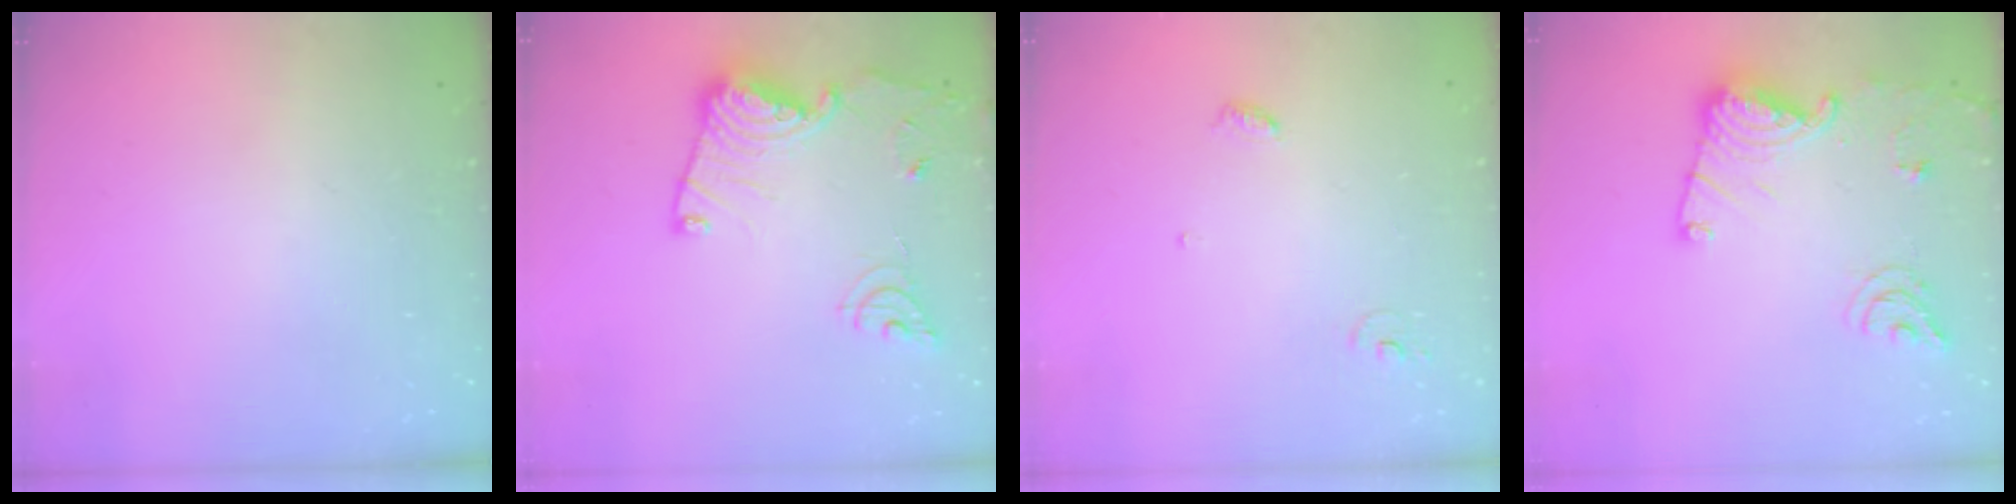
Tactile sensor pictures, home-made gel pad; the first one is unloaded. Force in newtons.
{"total": 15.7, "press": 15.6, "slide": 1.7}
{"total": 4.0, "press": 4.0, "slide": 0.3}
{"total": 15.1, "press": 15.0, "slide": 1.5}